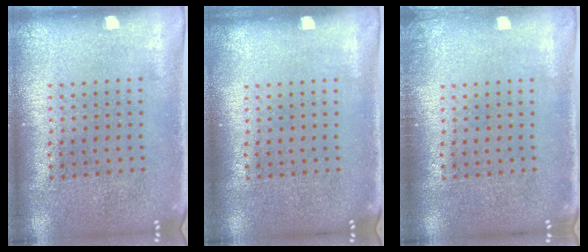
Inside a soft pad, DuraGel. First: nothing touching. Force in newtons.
{"total": 0.0}
{"total": 0.6, "press": 0.6, "slide": 0.2}